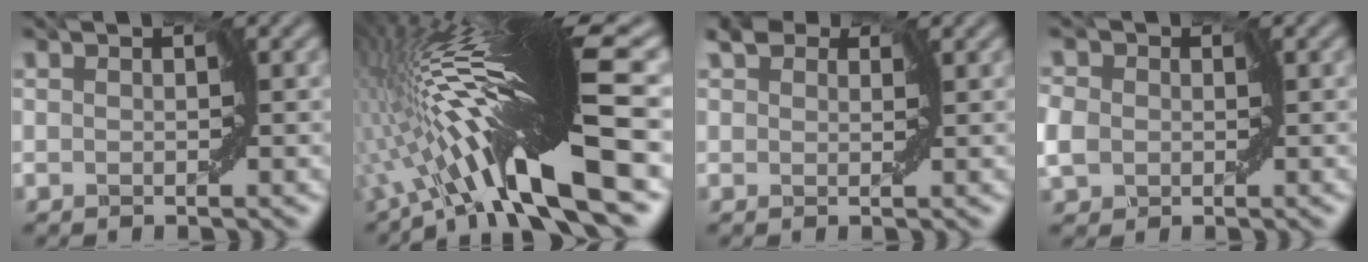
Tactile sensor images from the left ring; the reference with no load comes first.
{"total": 15.9, "force": [-1.9, 2.0, 15.7], "torque": [-0.255, 0.014, -0.035]}
{"total": 2.3, "force": [1.3, 1.7, 0.9], "torque": [-0.003, 0.014, 0.001]}
{"total": 4.1, "force": [-0.3, 3.6, 1.9], "torque": [-0.038, 0.001, -0.025]}